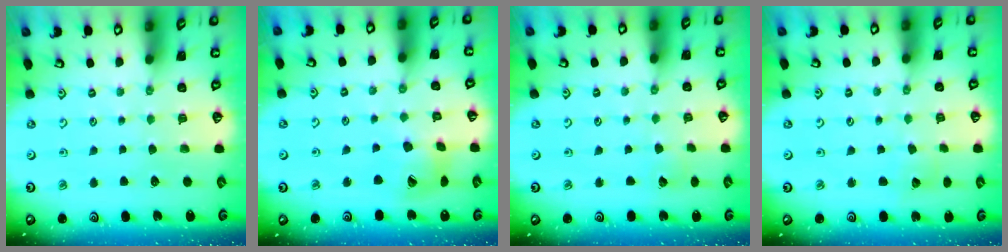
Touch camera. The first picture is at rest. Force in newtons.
{"total": 13.2, "press": 13.2, "slide": 1.5}
{"total": 2.8, "press": 2.8, "slide": 0.2}
{"total": 4.5, "press": 4.5, "slide": 0.4}